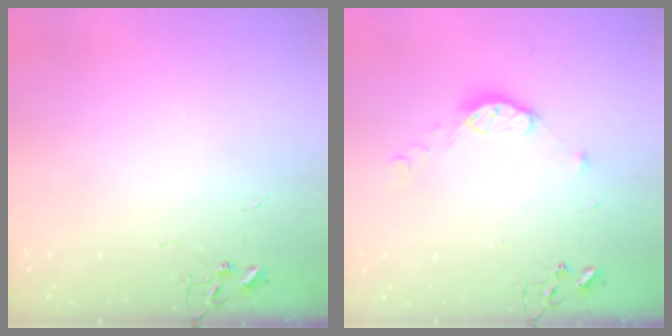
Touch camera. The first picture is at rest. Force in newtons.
{"total": 8.5, "press": 8.5, "slide": 0.4}